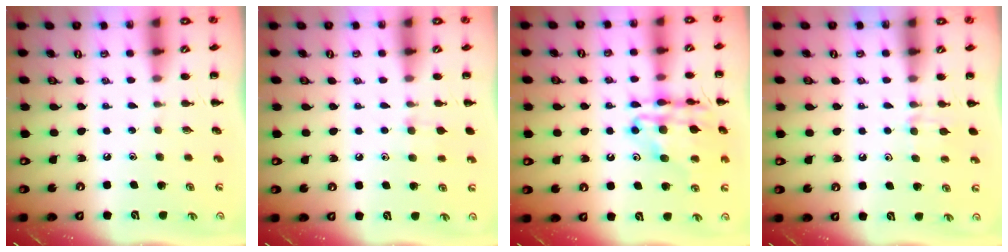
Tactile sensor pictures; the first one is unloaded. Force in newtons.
{"total": 7.2, "press": 6.8, "slide": 2.3}
{"total": 16.8, "press": 16.7, "slide": 2.0}
{"total": 6.6, "press": 6.3, "slide": 1.9}